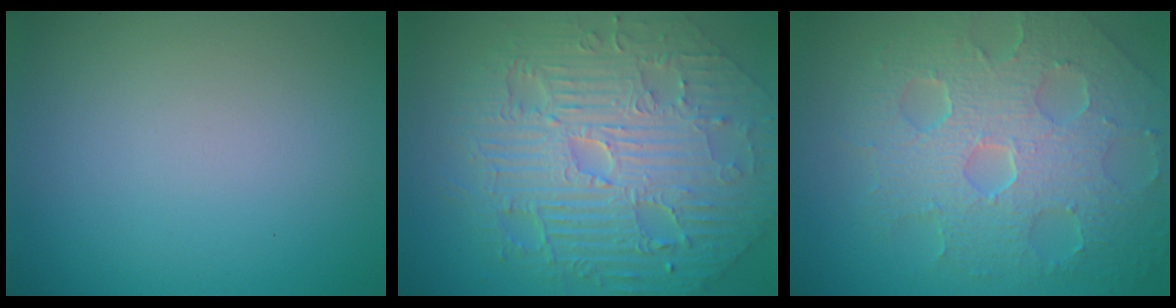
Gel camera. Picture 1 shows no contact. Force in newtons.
{"total": 11.5, "press": 7.5, "slide": 8.7}
{"total": 8.7, "press": 5.9, "slide": 6.4}